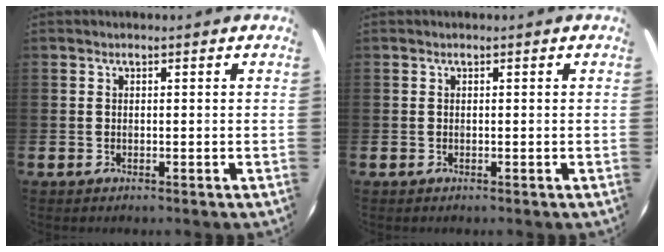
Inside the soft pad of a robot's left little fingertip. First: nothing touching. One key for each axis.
{"total": 0.0}